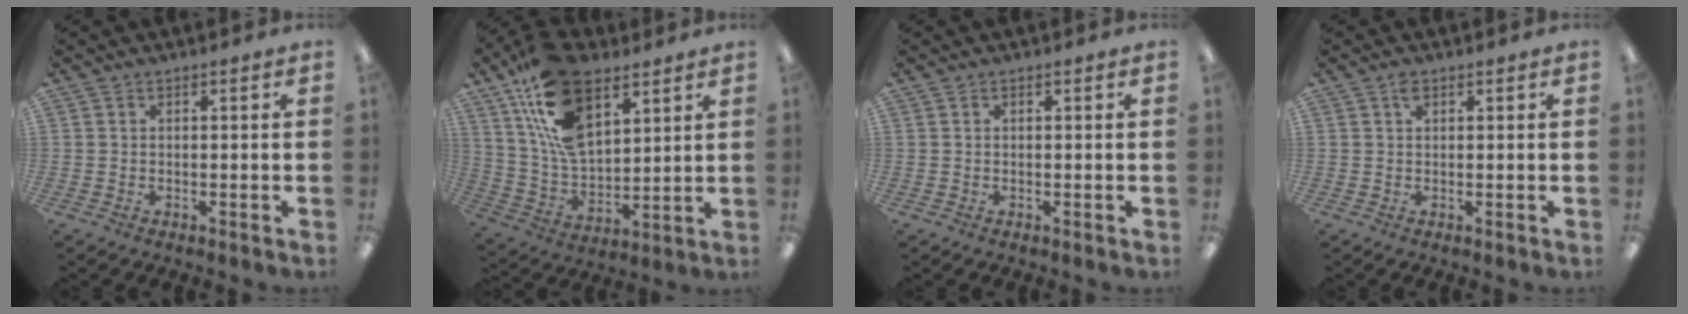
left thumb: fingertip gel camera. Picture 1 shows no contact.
{"total": 19.7, "force": [10.3, 11.0, 12.7], "torque": [-0.263, -0.043, 0.184]}
{"total": 0.0}
{"total": 1.5, "force": [0.9, 0.8, 1.0], "torque": [-0.015, -0.001, 0.014]}